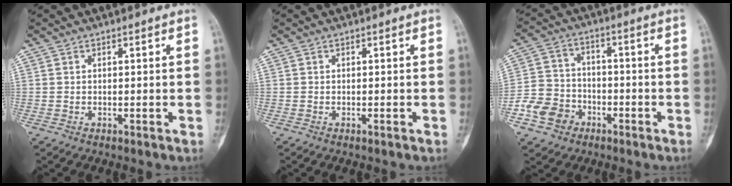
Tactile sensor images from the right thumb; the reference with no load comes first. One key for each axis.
{"total": 0.0}
{"total": 9.2, "fx": -4.4, "fy": 7.4, "fz": 3.0, "tx": -0.036, "ty": 0.034, "tz": -0.084}